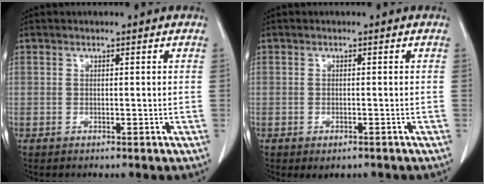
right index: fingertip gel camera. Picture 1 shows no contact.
{"total": 1.8, "force": [-1.2, 0.8, 1.1], "torque": [-0.014, -0.003, -0.007]}